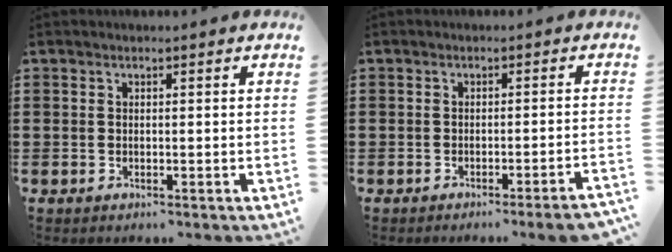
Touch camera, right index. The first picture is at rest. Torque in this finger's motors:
{"motor_torque": [0.13, -0.09, 0.27, 0.05]}